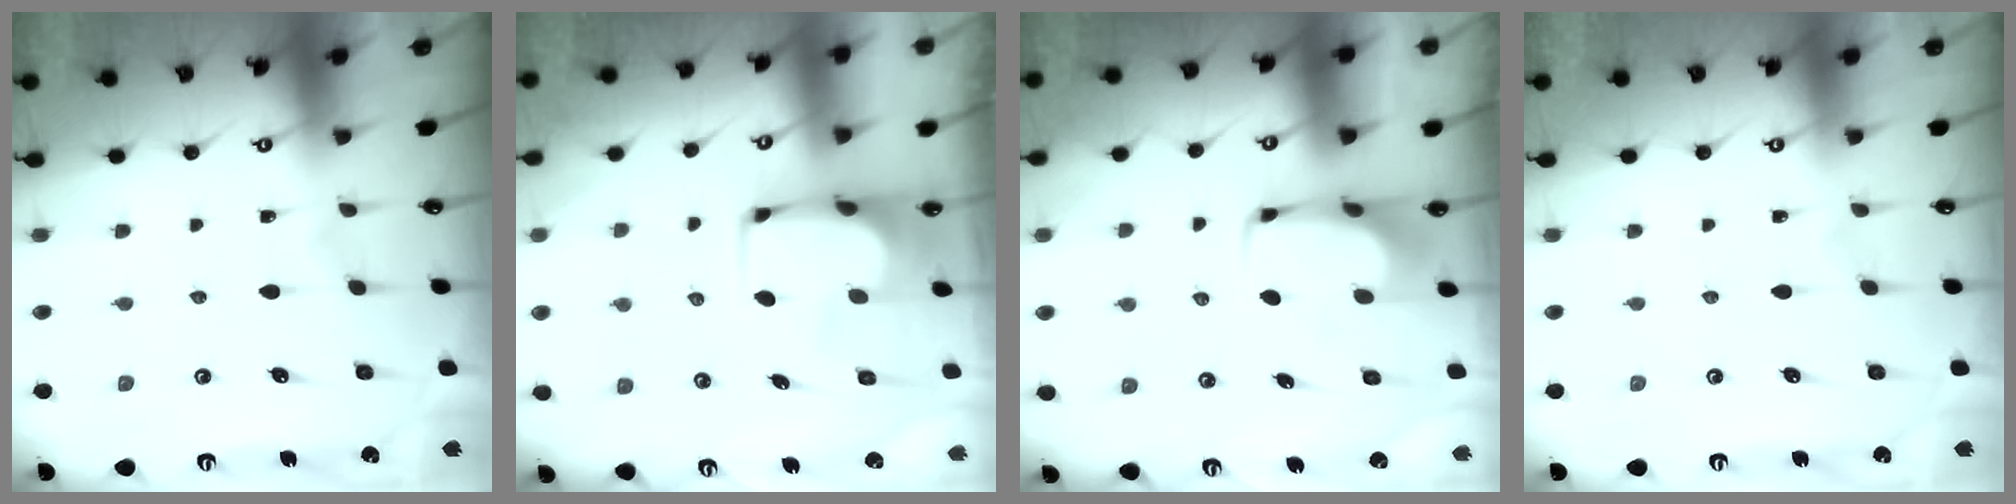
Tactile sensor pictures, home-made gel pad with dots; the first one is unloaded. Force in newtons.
{"total": 2.0, "press": 2.0, "slide": 0.2}
{"total": 1.7, "press": 1.6, "slide": 0.5}
{"total": 0.0}